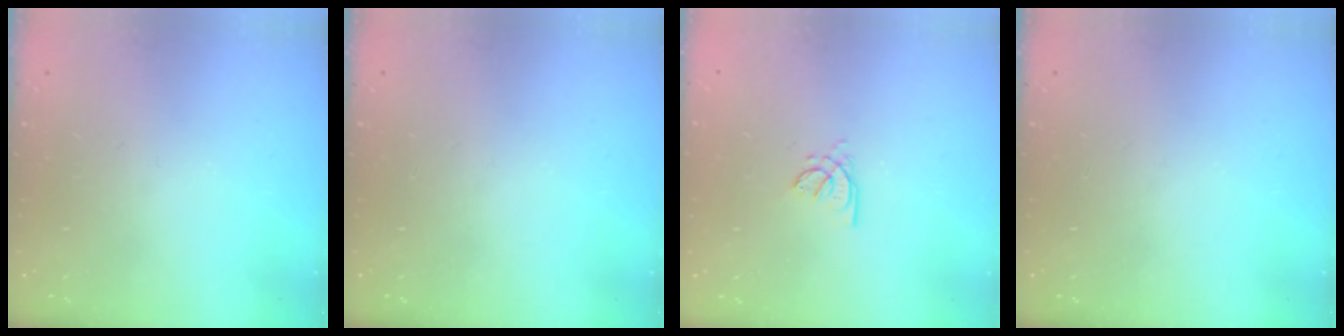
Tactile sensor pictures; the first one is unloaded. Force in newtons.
{"total": 0.0}
{"total": 2.4, "press": 2.4, "slide": 0.6}
{"total": 0.0}